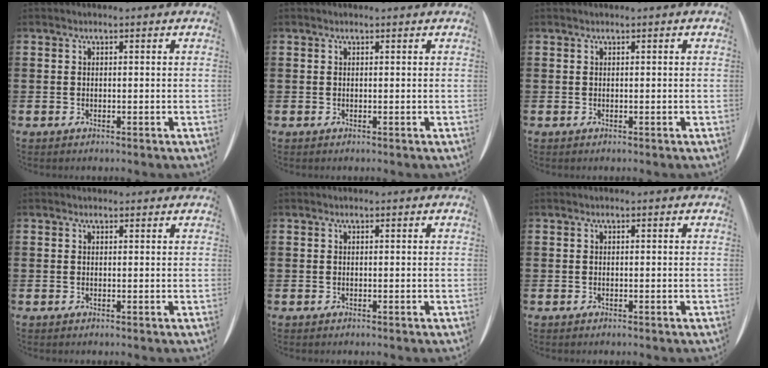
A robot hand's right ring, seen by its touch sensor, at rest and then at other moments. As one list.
[{"total": 0.0}, {"total": 0.0}, {"total": 0.0}, {"total": 0.0}, {"total": 0.0}]